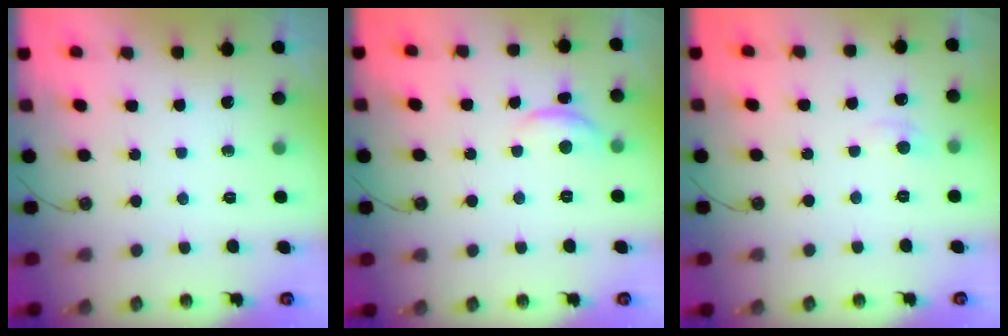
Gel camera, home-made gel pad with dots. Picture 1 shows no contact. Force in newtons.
{"total": 1.7, "press": 1.6, "slide": 0.5}
{"total": 0.7, "press": 0.6, "slide": 0.4}